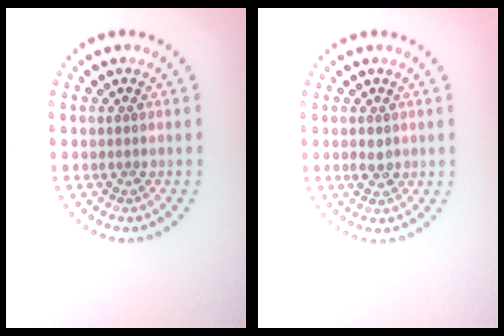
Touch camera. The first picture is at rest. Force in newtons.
{"total": 1.2, "press": 1.2, "slide": 0.2}